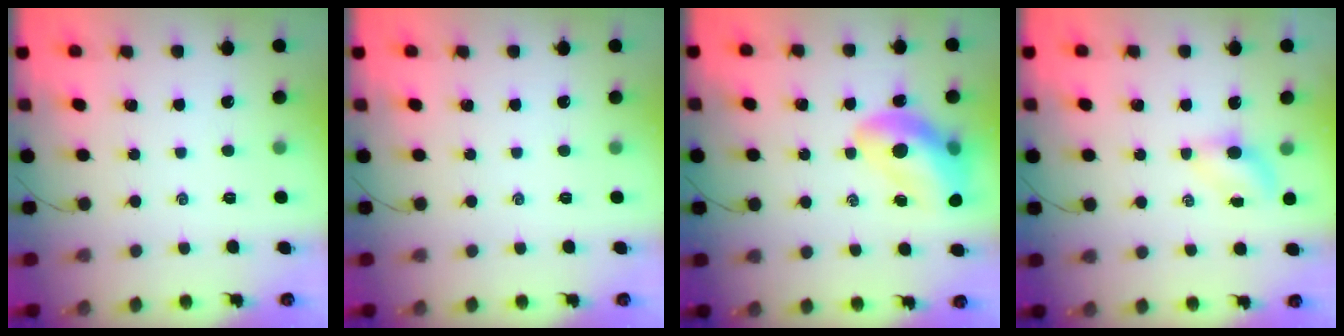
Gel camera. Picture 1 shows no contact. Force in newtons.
{"total": 0.0}
{"total": 15.7, "press": 15.2, "slide": 3.9}
{"total": 4.1, "press": 3.9, "slide": 1.1}